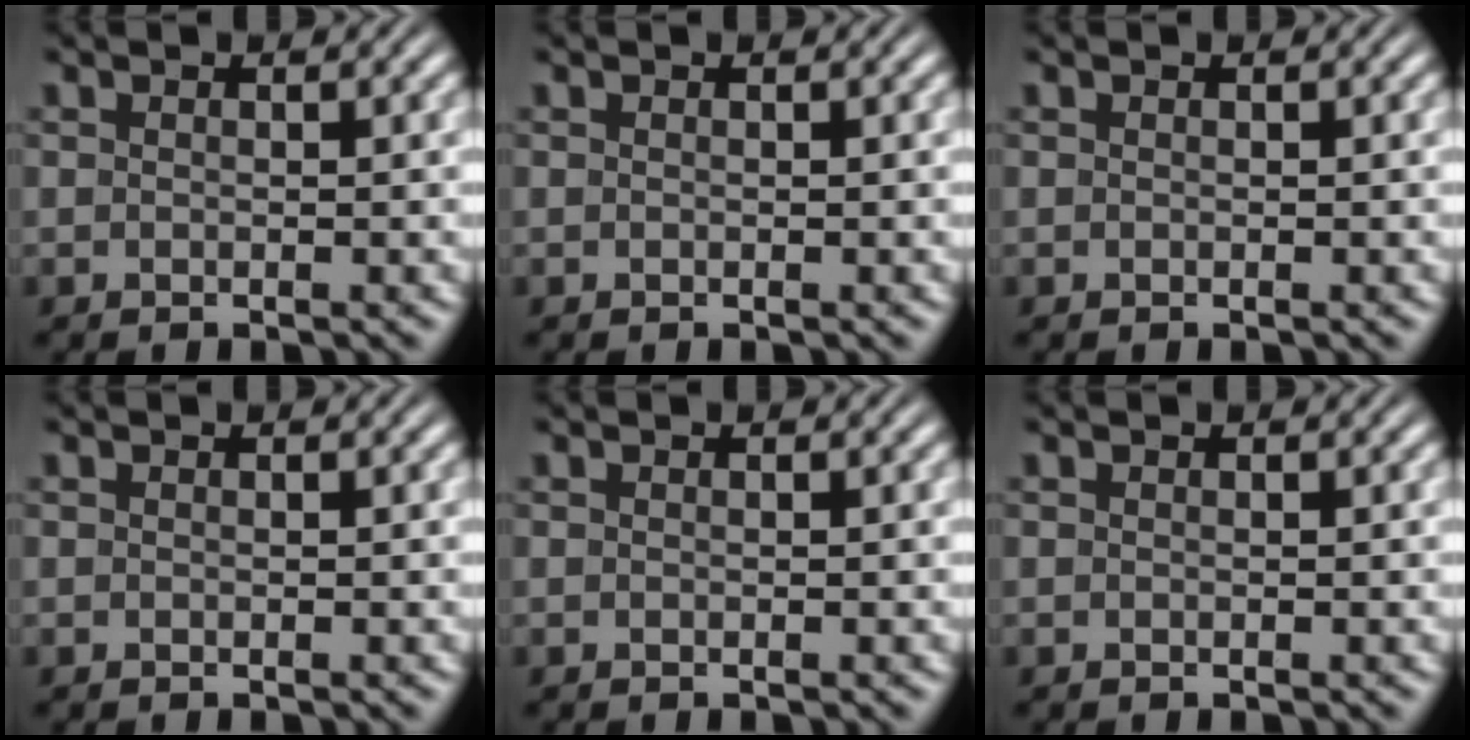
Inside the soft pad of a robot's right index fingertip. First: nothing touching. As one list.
[{"total": 0.0}, {"total": 0.0}, {"total": 0.0}, {"total": 0.0}, {"total": 0.0}]